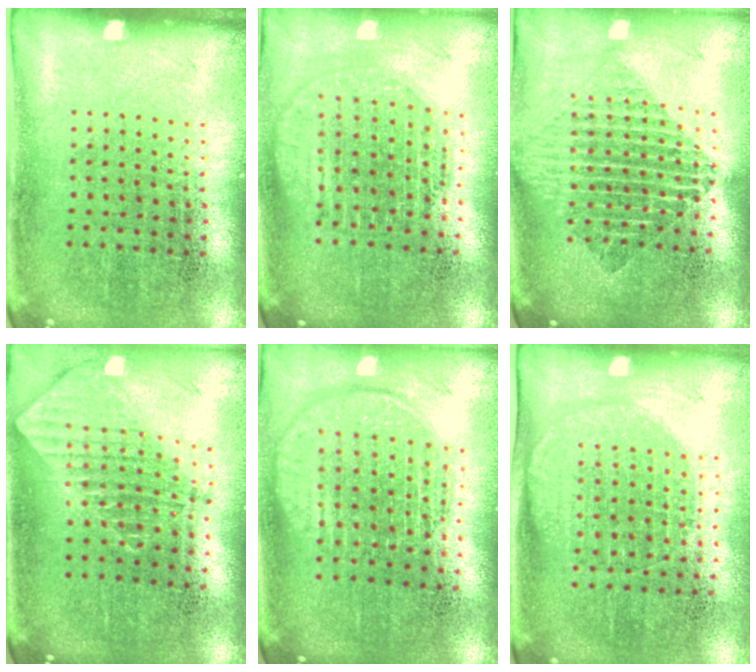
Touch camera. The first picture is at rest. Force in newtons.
{"total": 1.9, "press": 1.5, "slide": 1.0}
{"total": 1.9, "press": 1.6, "slide": 1.1}
{"total": 1.9, "press": 1.5, "slide": 1.2}
{"total": 1.8, "press": 1.5, "slide": 1.0}
{"total": 1.3, "press": 1.2, "slide": 0.5}